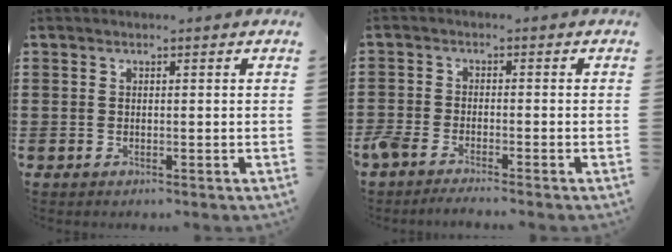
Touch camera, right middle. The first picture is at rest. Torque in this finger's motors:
{"motor_torque": [1.23, -0.60, 0.46, 0.18]}